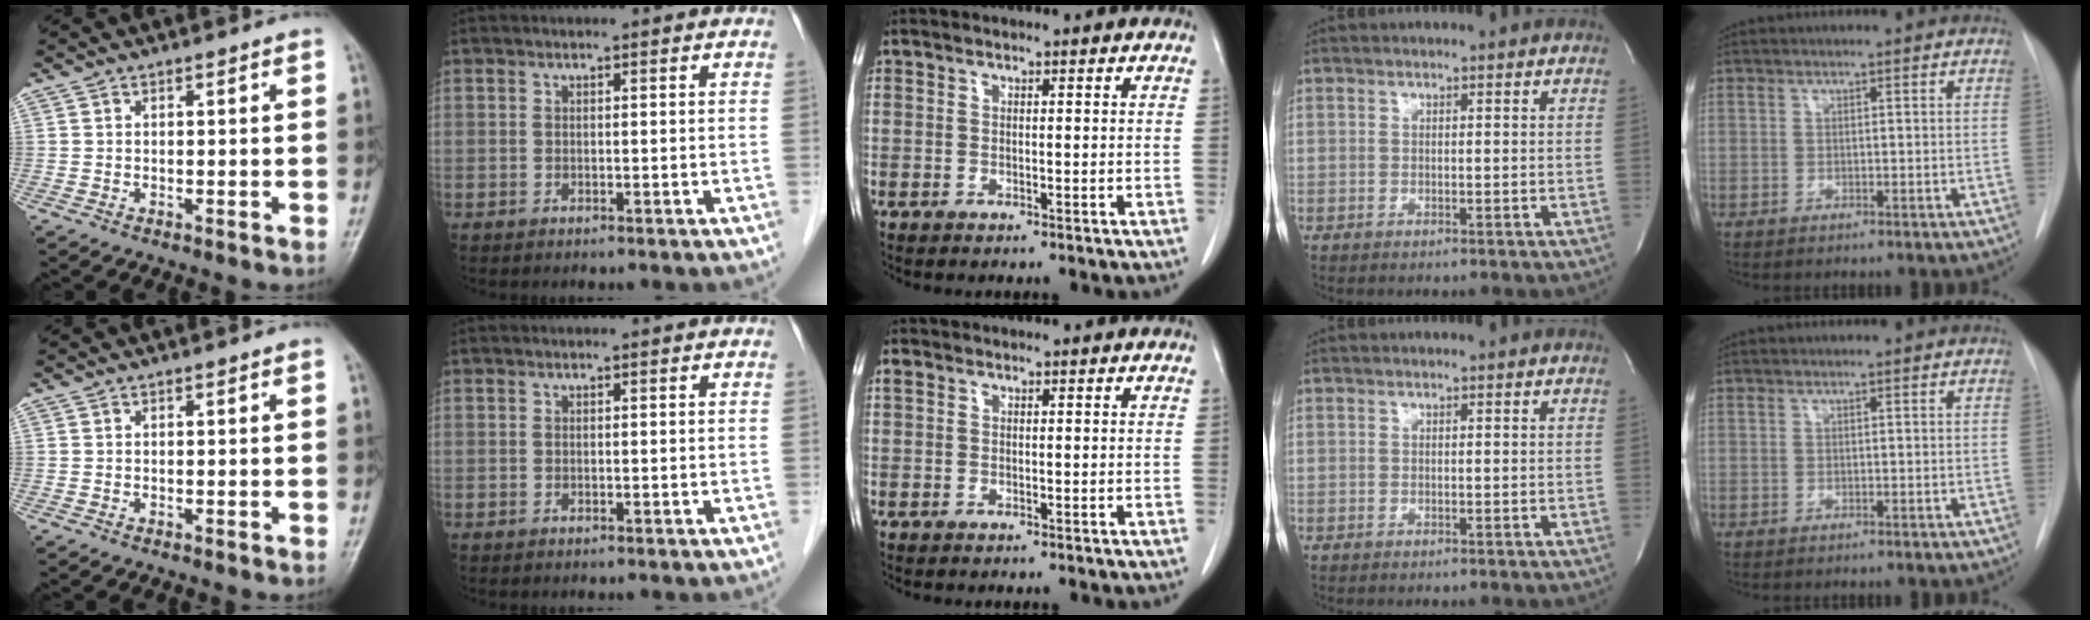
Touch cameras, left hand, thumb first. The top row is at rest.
{"middle": {"total": 0.8, "force": [0.4, 0.6, 0.3], "torque": [-0.010, 0.013, 0.008]}}